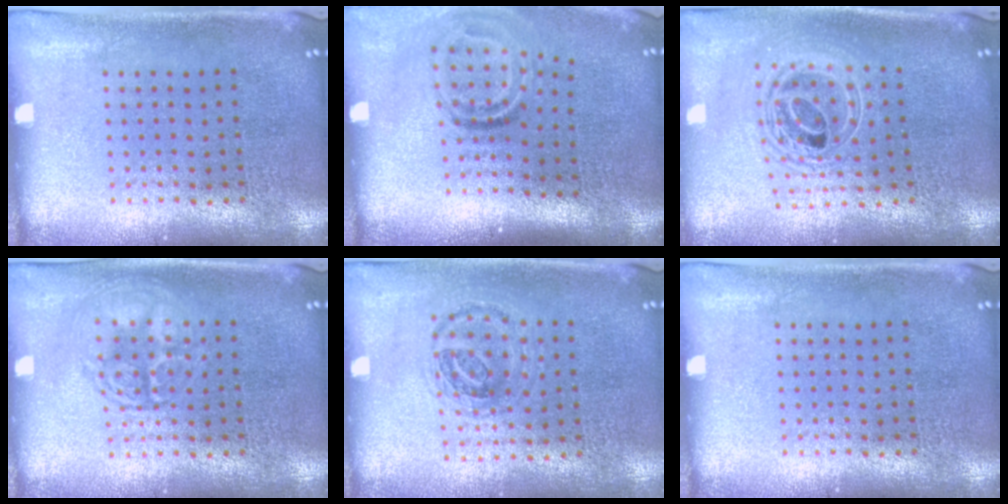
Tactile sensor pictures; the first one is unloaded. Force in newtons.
{"total": 1.9, "press": 1.1, "slide": 1.5}
{"total": 2.1, "press": 1.6, "slide": 1.3}
{"total": 2.6, "press": 2.6, "slide": 0.4}
{"total": 0.9, "press": 0.9, "slide": 0.3}
{"total": 0.0}